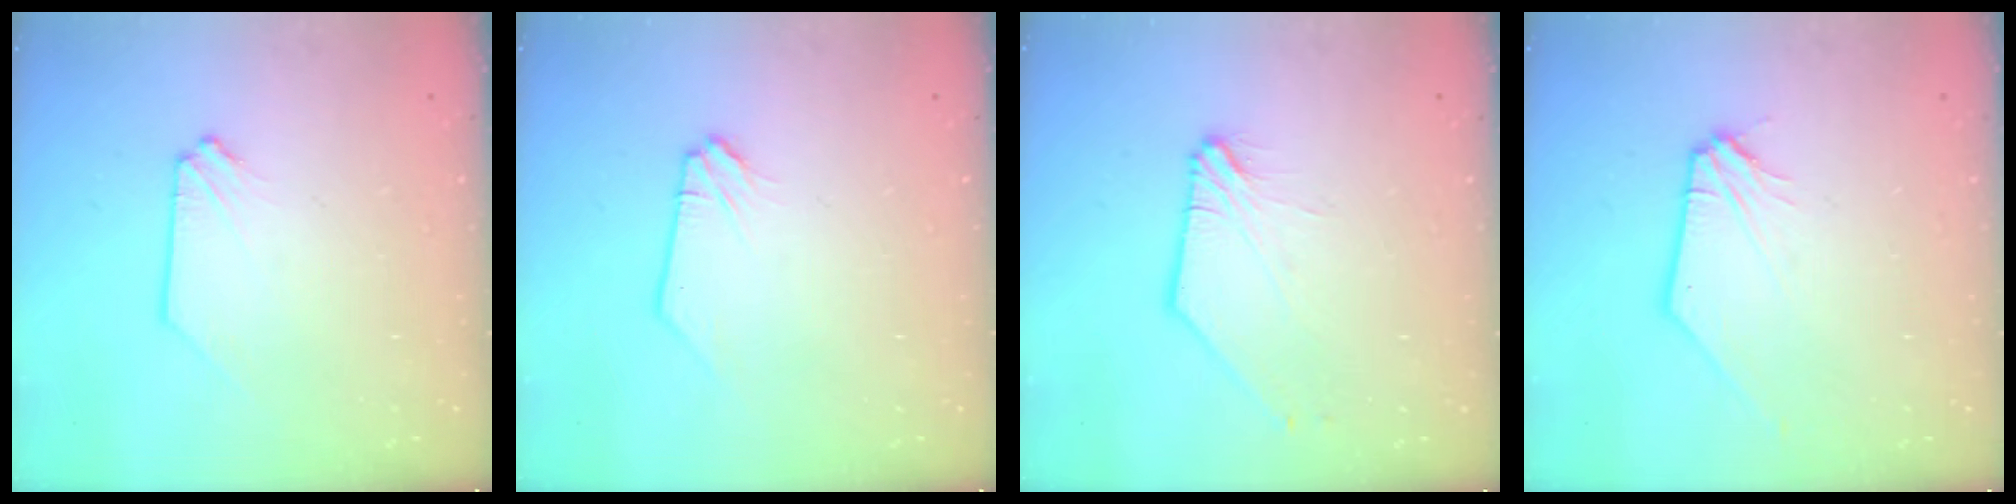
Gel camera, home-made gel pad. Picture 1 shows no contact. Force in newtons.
{"total": 0.0}
{"total": 2.3, "press": 2.3, "slide": 0.2}
{"total": 1.9, "press": 1.9, "slide": 0.4}